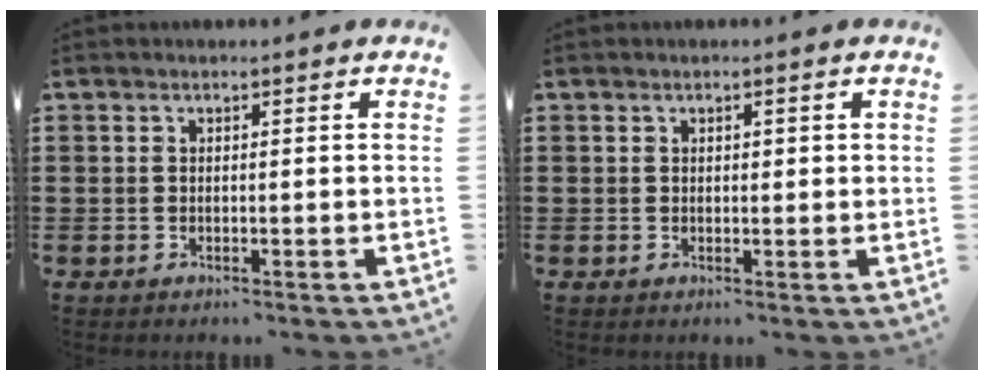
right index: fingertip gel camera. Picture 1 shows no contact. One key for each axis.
{"total": 0.7, "fx": 0.3, "fy": 0.4, "fz": 0.5, "tx": -0.010, "ty": 0.004, "tz": 0.004}